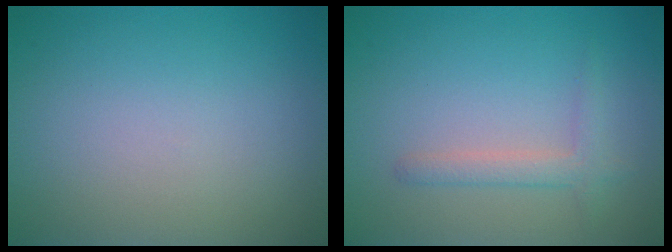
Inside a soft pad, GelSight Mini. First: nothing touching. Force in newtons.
{"total": 1.8, "press": 1.8, "slide": 0.2}